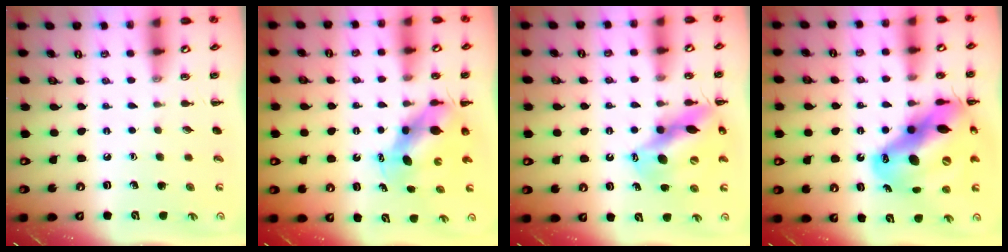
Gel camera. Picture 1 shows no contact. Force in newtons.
{"total": 6.6, "press": 6.5, "slide": 1.2}
{"total": 14.2, "press": 13.7, "slide": 4.0}
{"total": 22.3, "press": 21.4, "slide": 6.3}